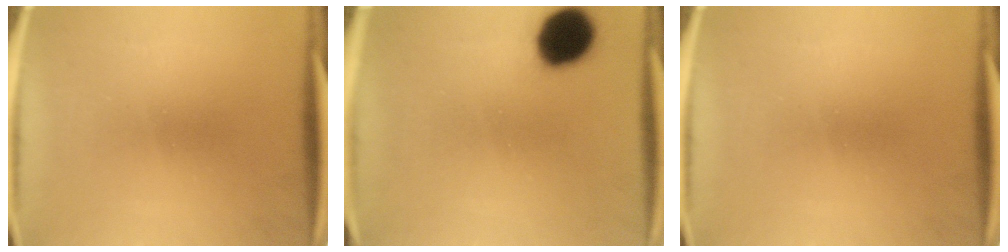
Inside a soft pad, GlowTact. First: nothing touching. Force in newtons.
{"total": 12.4}
{"total": 0.0}